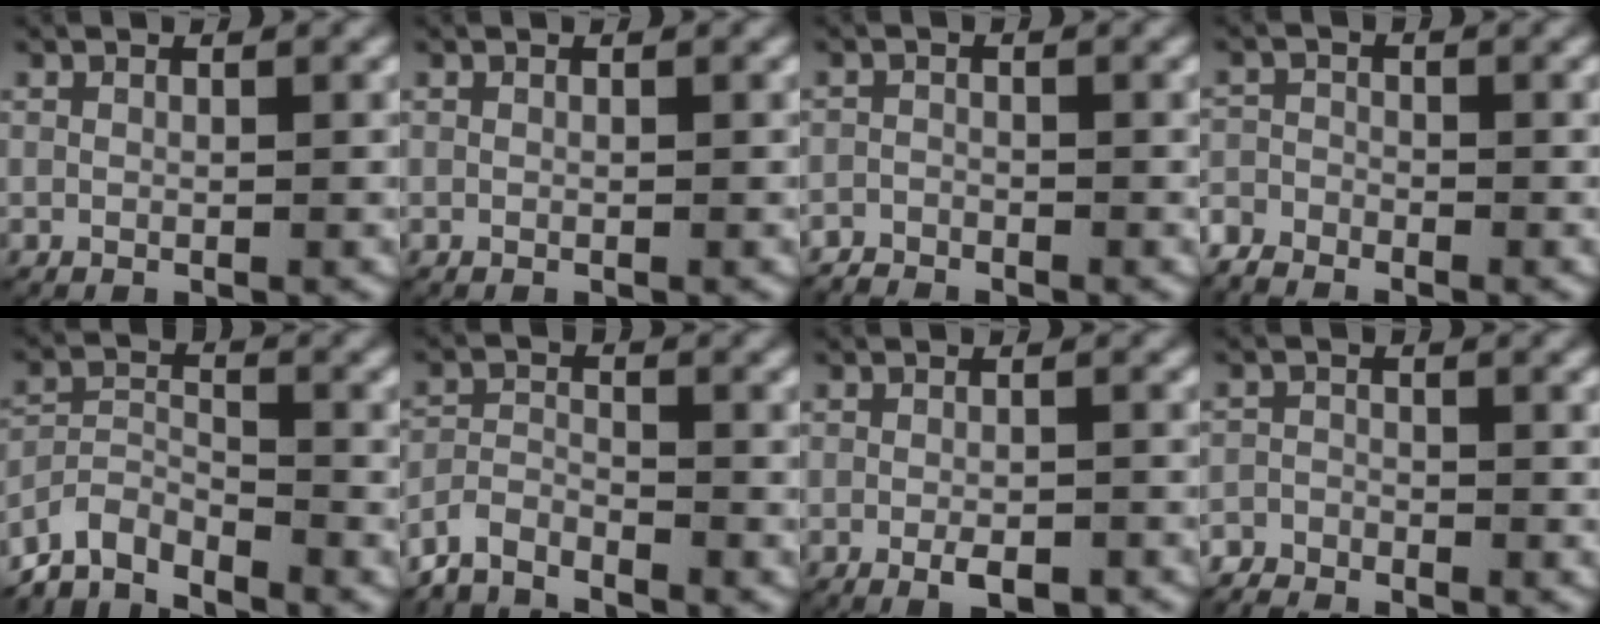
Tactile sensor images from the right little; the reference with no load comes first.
{"total": 0.0}
{"total": 1.9, "force": [-1.7, 0.8, -0.1], "torque": [-0.008, -0.013, -0.030]}
{"total": 3.1, "force": [-2.4, 1.9, 0.4], "torque": [-0.021, -0.015, -0.043]}
{"total": 7.5, "force": [-5.5, 4.3, 2.6], "torque": [-0.059, -0.026, -0.093]}
{"total": 4.7, "force": [-3.9, 2.5, 1.1], "torque": [-0.030, -0.011, -0.071]}
{"total": 2.5, "force": [-1.6, 0.8, 1.7], "torque": [-0.026, -0.001, -0.027]}
{"total": 2.7, "force": [-2.3, 1.3, 0.1], "torque": [-0.011, -0.014, -0.042]}